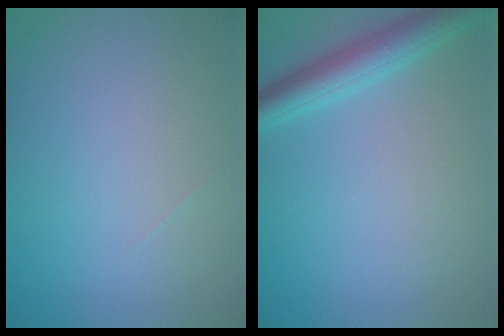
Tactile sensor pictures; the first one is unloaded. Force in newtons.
{"total": 4.0, "press": 4.0, "slide": 0.1}